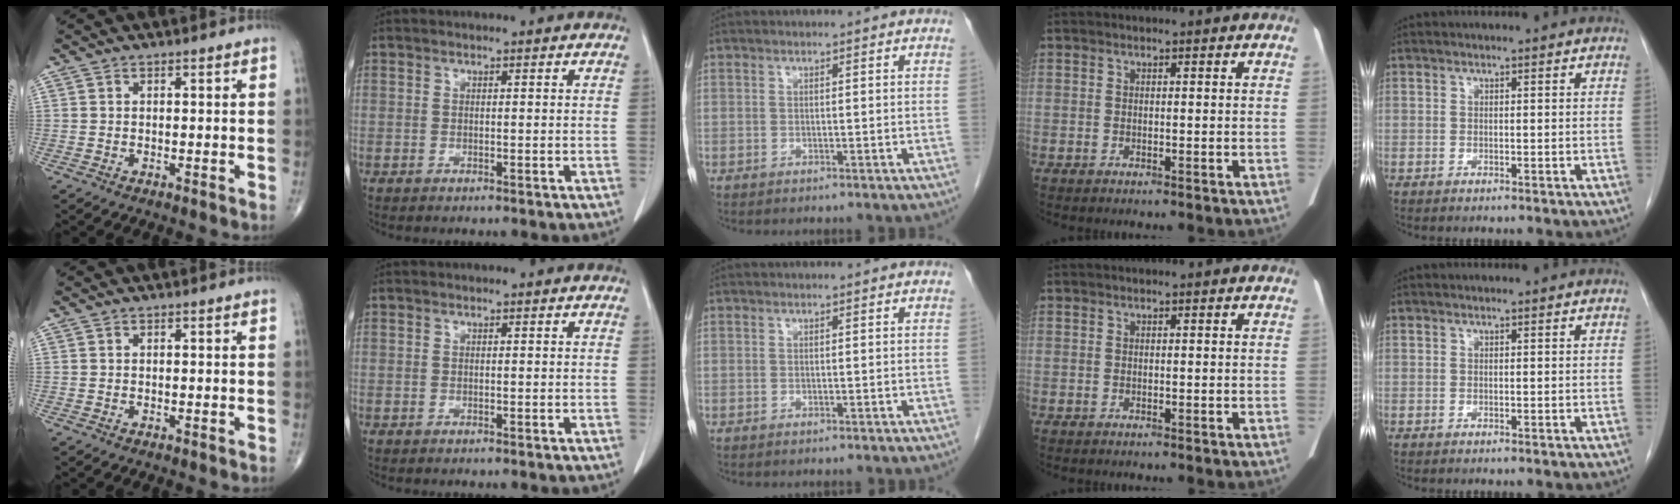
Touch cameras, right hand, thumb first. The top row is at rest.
{}